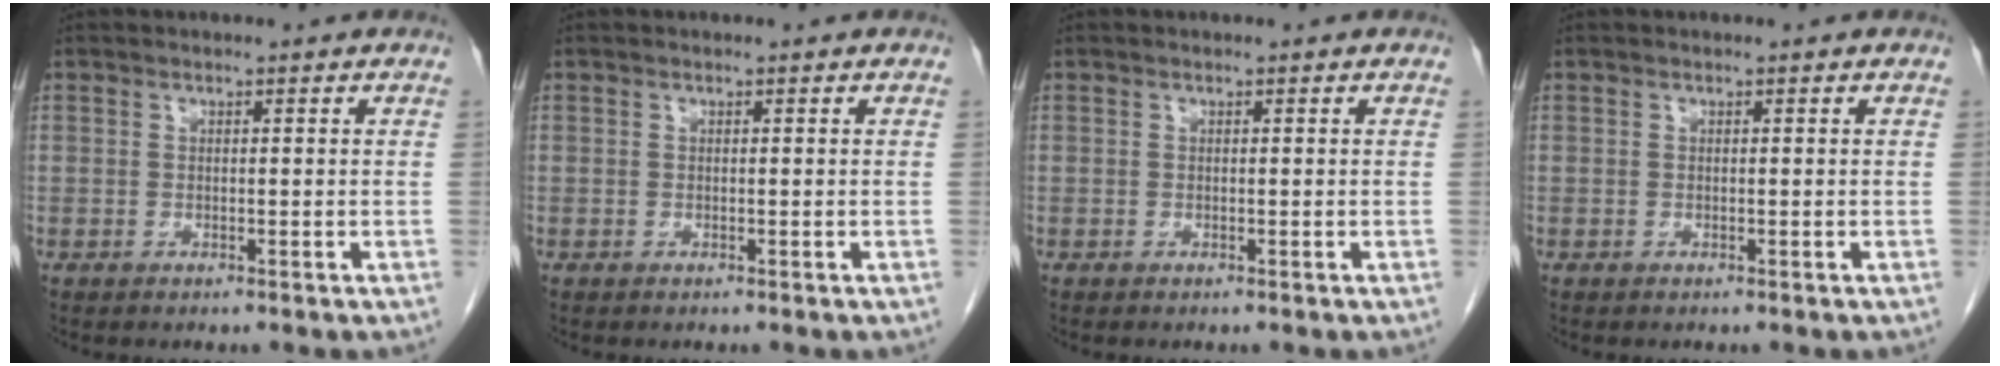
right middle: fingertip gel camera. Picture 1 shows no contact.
{"total": 0.0}
{"total": 0.0}
{"total": 0.0}